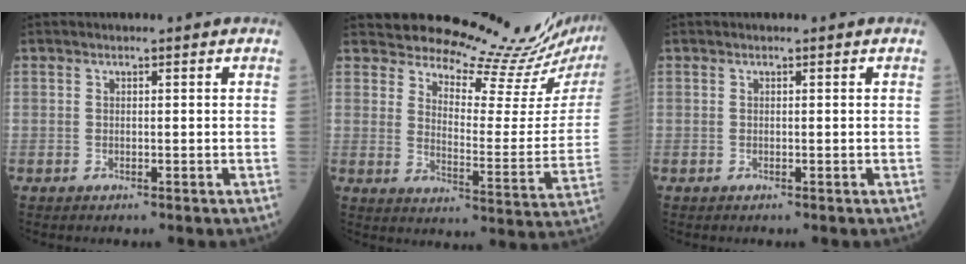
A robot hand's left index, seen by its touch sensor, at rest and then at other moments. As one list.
[{"total": 17.1, "force": [16.8, 0.6, 3.2], "torque": [-0.043, -0.117, 0.198]}, {"total": 0.0}]